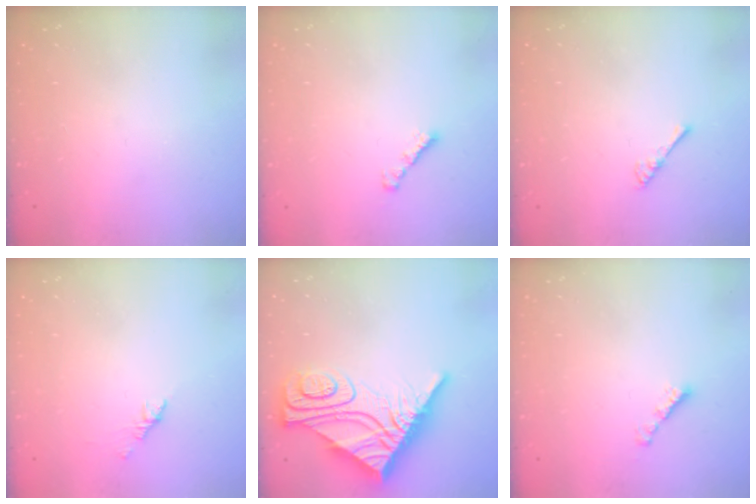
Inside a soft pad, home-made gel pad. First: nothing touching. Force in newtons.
{"total": 1.6, "press": 1.5, "slide": 0.4}
{"total": 1.8, "press": 1.7, "slide": 0.4}
{"total": 1.1, "press": 1.0, "slide": 0.5}
{"total": 18.8, "press": 18.7, "slide": 1.5}
{"total": 2.3, "press": 2.2, "slide": 0.4}